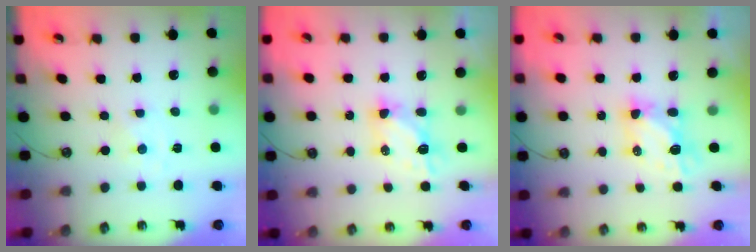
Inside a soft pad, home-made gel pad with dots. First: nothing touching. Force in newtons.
{"total": 6.1, "press": 6.1, "slide": 0.3}
{"total": 5.5, "press": 5.5, "slide": 0.0}